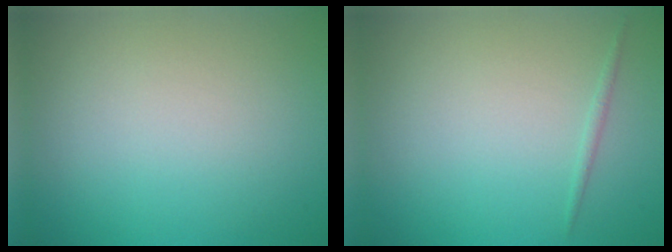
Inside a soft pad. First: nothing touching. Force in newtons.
{"total": 0.6, "press": 0.6, "slide": 0.1}